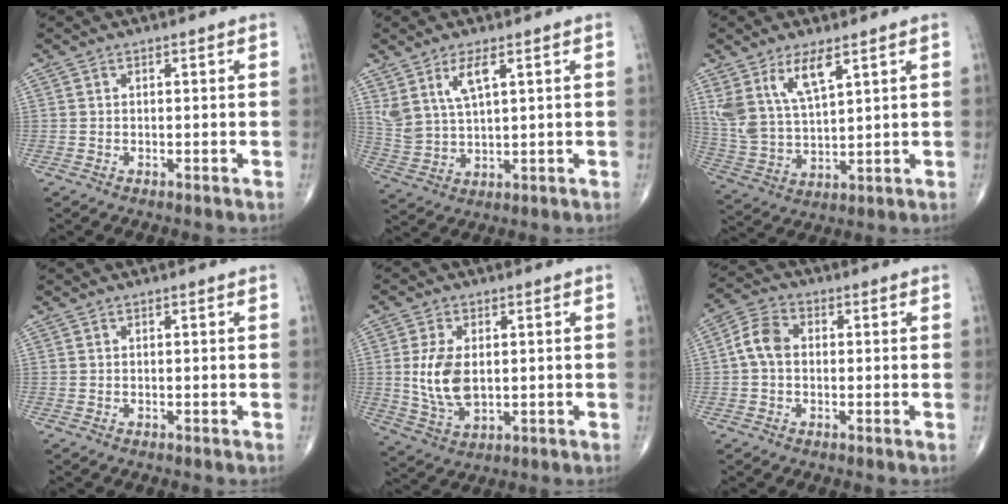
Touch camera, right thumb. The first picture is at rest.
{"total": 7.2, "force": [3.7, 2.6, 5.6], "torque": [-0.115, -0.018, 0.084]}
{"total": 11.0, "force": [6.1, 4.3, 8.1], "torque": [-0.164, -0.025, 0.132]}
{"total": 0.0}
{"total": 9.3, "force": [0.6, 5.3, 7.6], "torque": [-0.151, -0.011, 0.022]}
{"total": 5.8, "force": [0.0, 4.2, 4.0], "torque": [-0.077, 0.020, -0.009]}